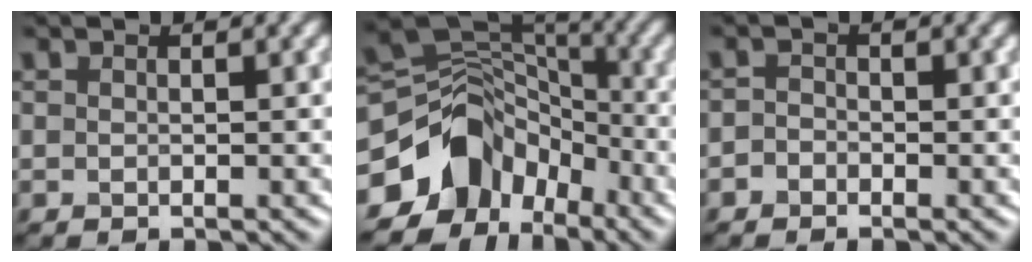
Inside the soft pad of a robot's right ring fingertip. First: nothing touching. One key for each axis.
{"total": 9.7, "fx": -4.8, "fy": 7.2, "fz": 4.4, "tx": -0.064, "ty": 0.006, "tz": -0.098}
{"total": 1.0, "fx": -0.8, "fy": 0.6, "fz": 0.2, "tx": -0.002, "ty": 0.001, "tz": -0.018}